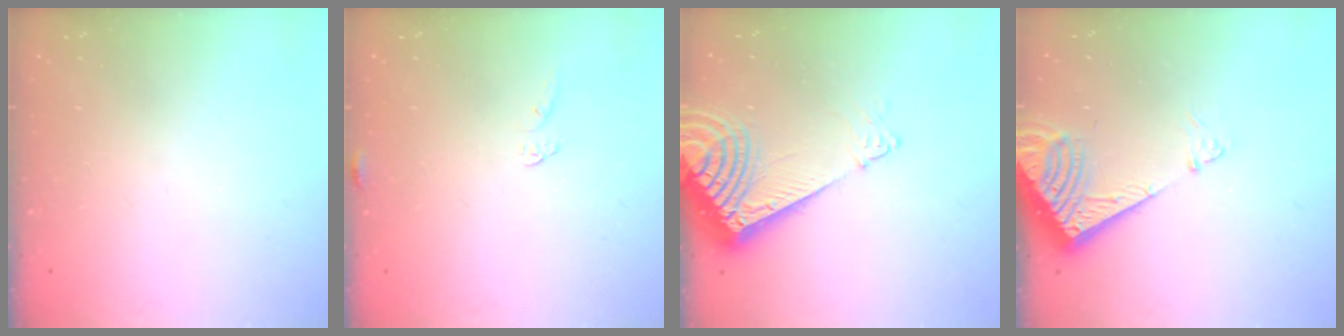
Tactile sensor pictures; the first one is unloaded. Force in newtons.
{"total": 5.0, "press": 5.0, "slide": 0.3}
{"total": 10.6, "press": 10.5, "slide": 1.7}
{"total": 7.5, "press": 7.4, "slide": 1.0}